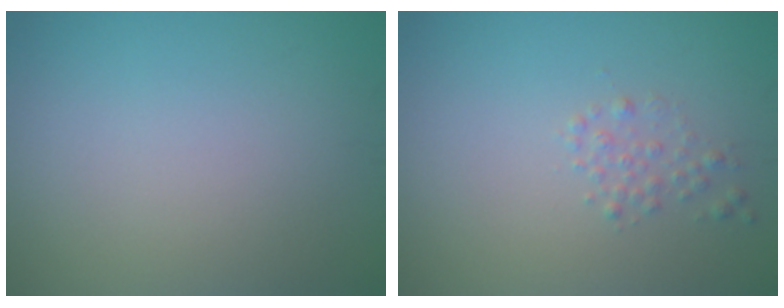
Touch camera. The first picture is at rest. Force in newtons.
{"total": 1.2, "press": 1.2, "slide": 0.0}